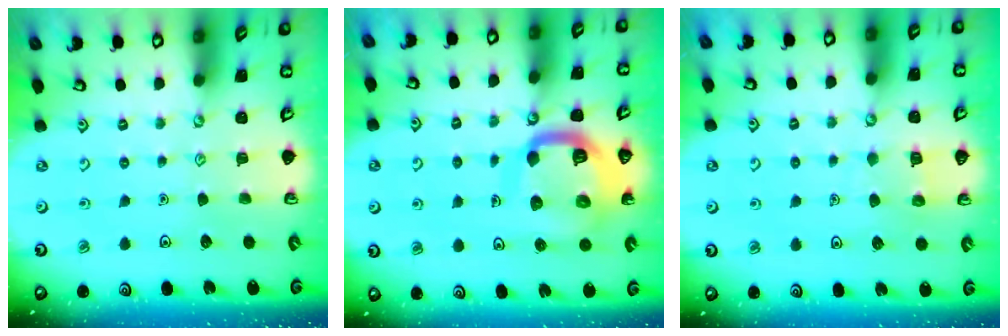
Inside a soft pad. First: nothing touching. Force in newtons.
{"total": 13.8, "press": 13.7, "slide": 1.6}
{"total": 4.8, "press": 4.7, "slide": 0.5}